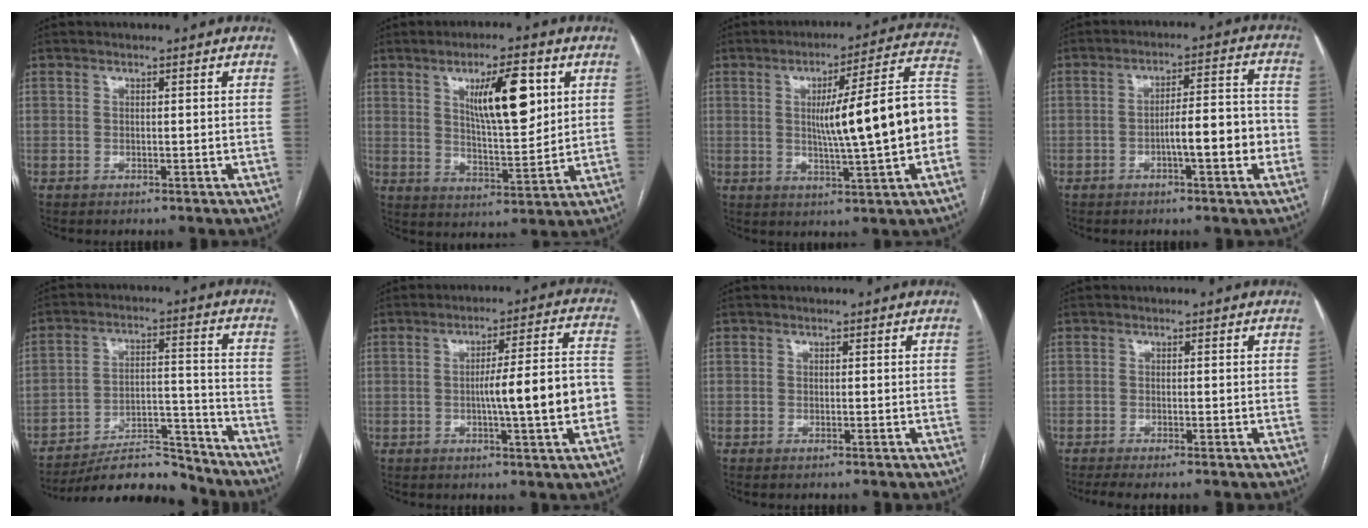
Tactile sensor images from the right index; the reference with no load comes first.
{"total": 11.4, "force": [4.3, 2.7, 10.2], "torque": [-0.168, 0.000, 0.075]}
{"total": 17.7, "force": [-0.8, 0.6, 17.7], "torque": [-0.231, 0.030, -0.010]}
{"total": 8.6, "force": [-2.5, 1.3, 8.1], "torque": [-0.123, 0.022, -0.037]}
{"total": 13.5, "force": [-12.8, 2.4, 3.7], "torque": [-0.051, 0.027, -0.208]}
{"total": 12.0, "force": [-2.3, 0.4, 11.8], "torque": [-0.170, 0.018, -0.034]}
{"total": 0.6, "force": [-0.4, 0.0, 0.4], "torque": [-0.008, -0.001, -0.006]}
{"total": 3.8, "force": [-3.1, -0.2, 2.2], "torque": [-0.031, -0.006, -0.052]}